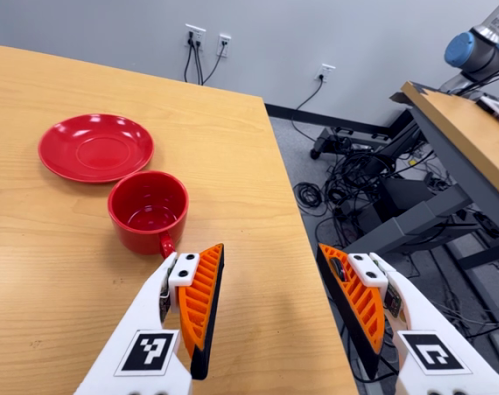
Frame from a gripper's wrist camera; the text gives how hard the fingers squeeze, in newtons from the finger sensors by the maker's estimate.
{"total": 0.0}